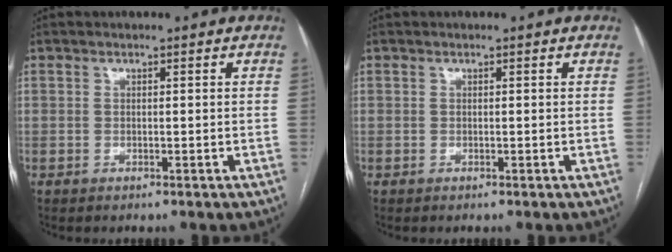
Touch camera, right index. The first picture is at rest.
{"total": 0.0}